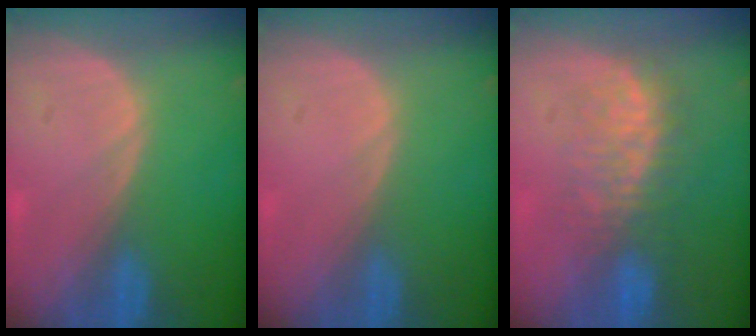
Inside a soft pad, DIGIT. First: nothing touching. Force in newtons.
{"total": 0.0}
{"total": 7.8, "press": 7.5, "slide": 2.1}